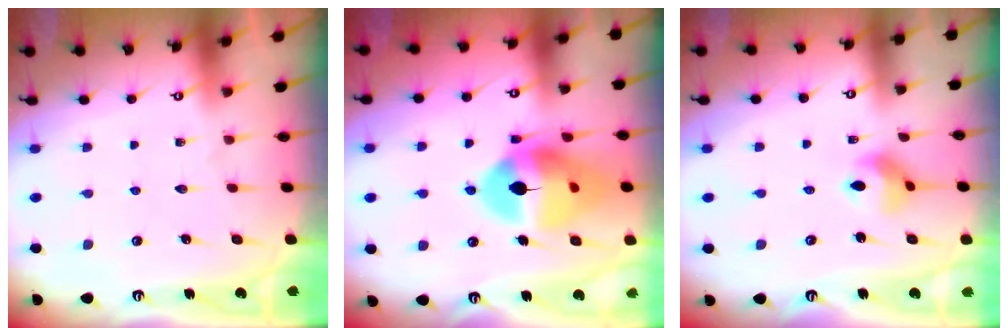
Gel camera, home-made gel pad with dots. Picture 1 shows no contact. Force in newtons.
{"total": 17.4, "press": 17.3, "slide": 1.9}
{"total": 6.8, "press": 6.8, "slide": 0.2}